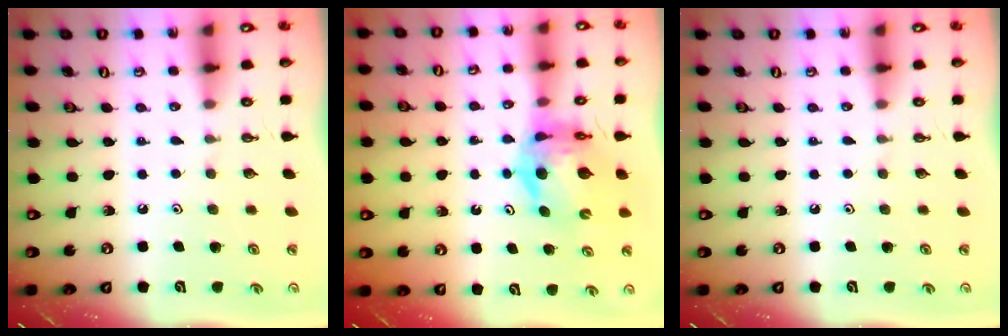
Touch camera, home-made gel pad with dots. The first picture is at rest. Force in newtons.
{"total": 9.8, "press": 9.8, "slide": 1.1}
{"total": 0.0}